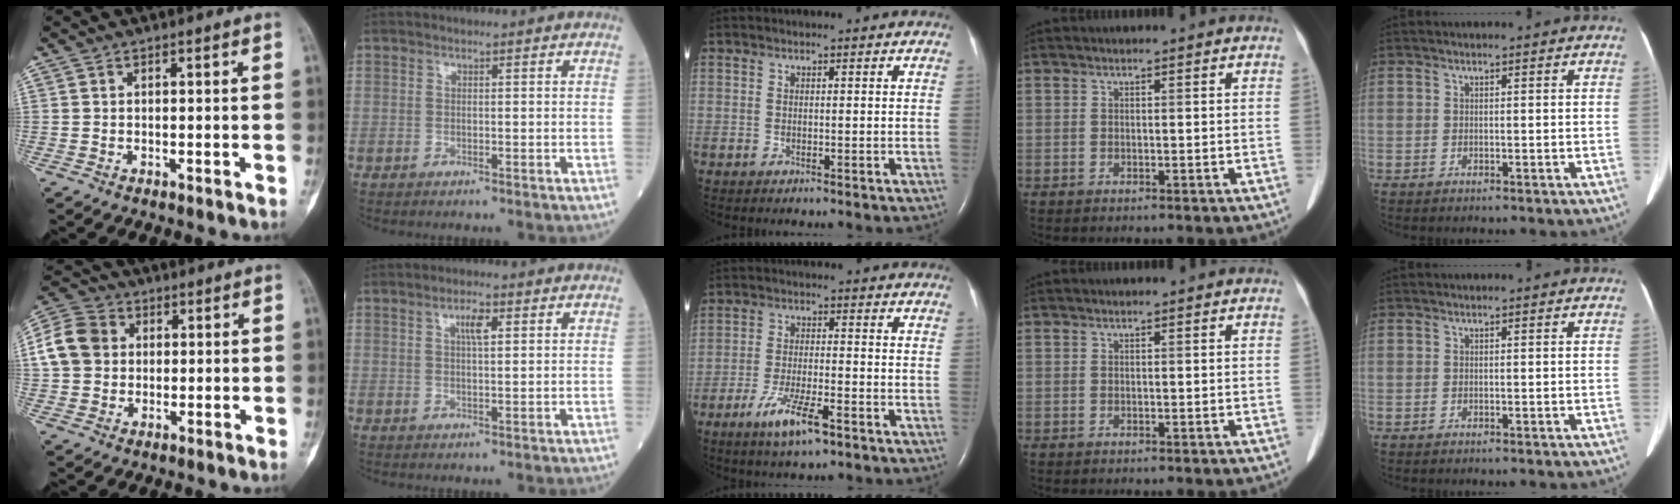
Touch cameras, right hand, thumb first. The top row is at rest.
{"thumb": {"total": 9.9, "force": [1.4, 8.4, 5.0], "torque": [-0.084, 0.016, 0.015]}, "index": {"total": 2.9, "force": [1.2, 0.6, 2.6], "torque": [-0.051, 0.002, 0.022]}, "middle": {"total": 7.3, "force": [-4.4, 1.1, 5.7], "torque": [-0.119, -0.013, -0.075]}}